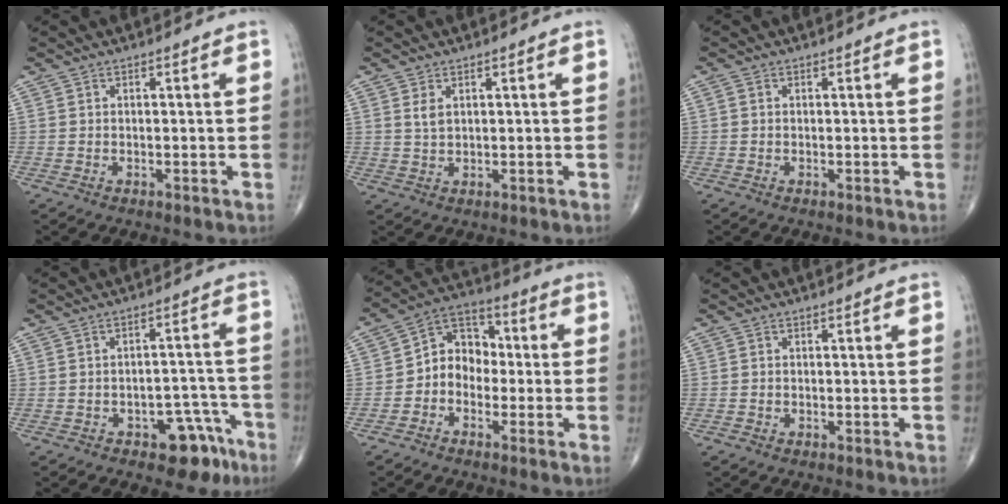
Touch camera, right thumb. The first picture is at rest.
{"total": 2.1, "force": [0.9, 1.2, 1.5], "torque": [-0.029, 0.001, 0.024]}
{"total": 0.6, "force": [0.1, 0.5, 0.4], "torque": [-0.008, 0.001, 0.000]}
{"total": 8.4, "force": [-5.0, 4.6, 4.9], "torque": [-0.025, 0.047, -0.063]}
{"total": 8.7, "force": [-1.5, 7.1, 4.9], "torque": [-0.044, 0.041, -0.044]}
{"total": 0.7, "force": [-0.3, 0.6, 0.0], "torque": [0.005, 0.004, -0.009]}